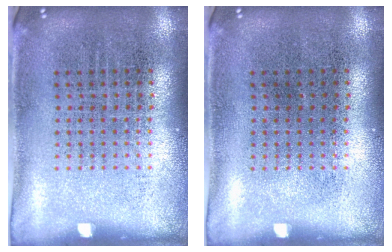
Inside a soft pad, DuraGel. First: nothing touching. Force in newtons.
{"total": 0.0}